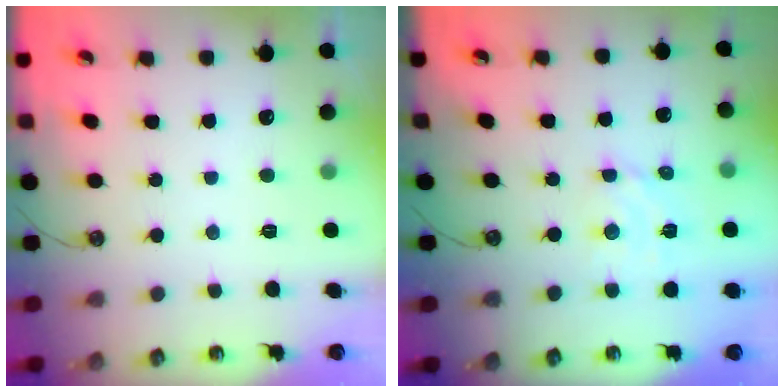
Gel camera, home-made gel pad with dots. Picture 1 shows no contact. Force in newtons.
{"total": 4.5, "press": 4.4, "slide": 1.0}